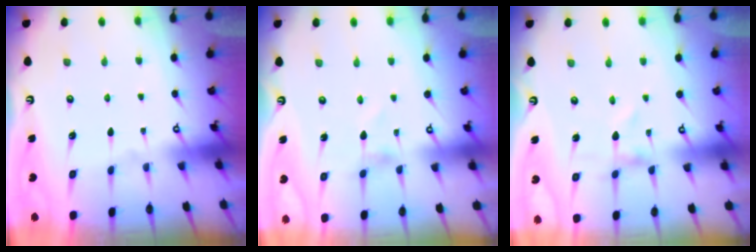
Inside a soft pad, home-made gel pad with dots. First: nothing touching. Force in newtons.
{"total": 1.4, "press": 1.4, "slide": 0.1}
{"total": 0.0}